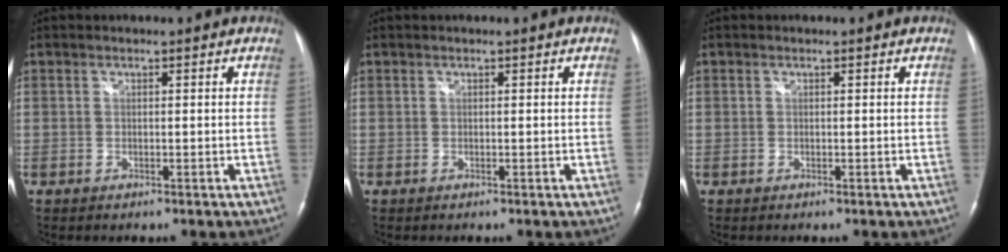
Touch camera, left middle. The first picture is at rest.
{"total": 0.0}
{"total": 0.0}